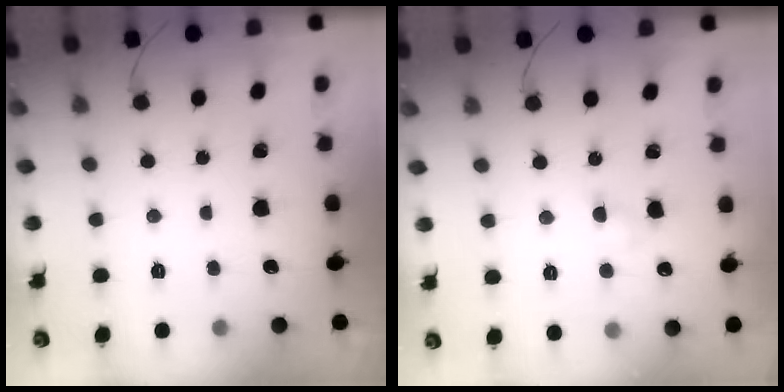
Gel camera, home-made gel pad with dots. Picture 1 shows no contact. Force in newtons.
{"total": 2.8, "press": 2.6, "slide": 1.0}